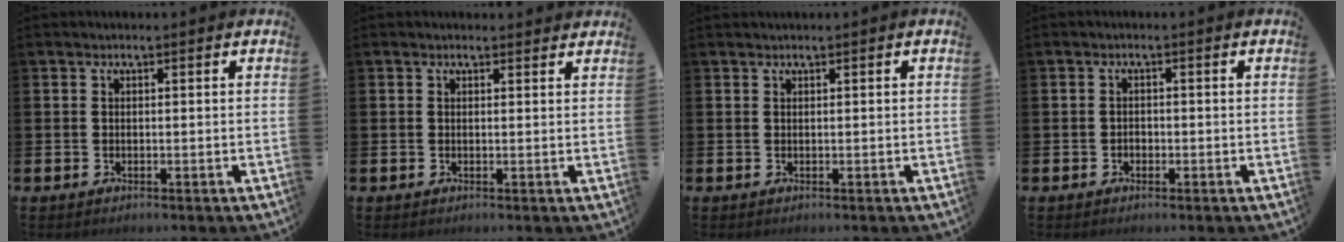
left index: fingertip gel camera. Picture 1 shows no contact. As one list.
[{"total": 0.7, "force": [0.7, 0.2, 0.1], "torque": [0.011, -0.003, 0.010]}, {"total": 0.0}, {"total": 1.0, "force": [-0.5, 0.9, 0.2], "torque": [-0.001, 0.001, -0.012]}]